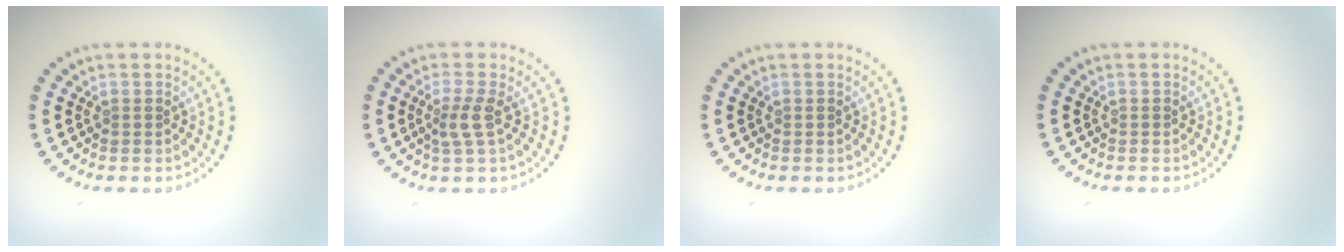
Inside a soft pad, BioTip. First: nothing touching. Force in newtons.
{"total": 2.0, "press": 1.6, "slide": 1.2}
{"total": 0.0}
{"total": 0.0}